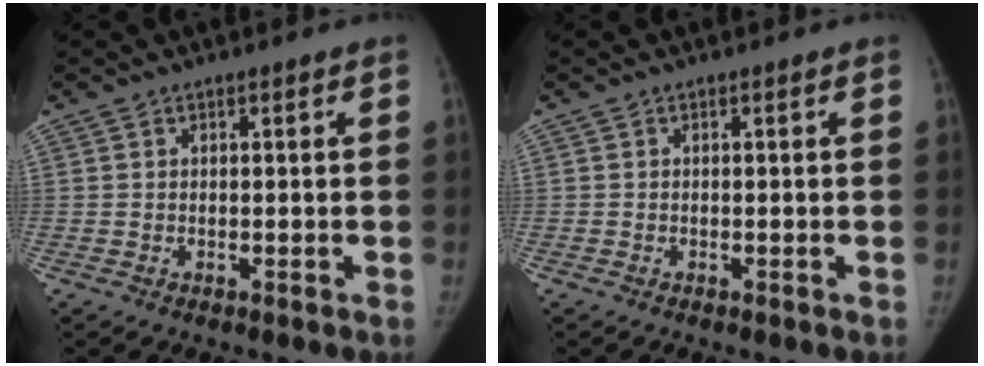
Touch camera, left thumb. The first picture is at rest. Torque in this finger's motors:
{"motor_torque": [0.01, 0.01, 0.12, -0.11, 0.00]}